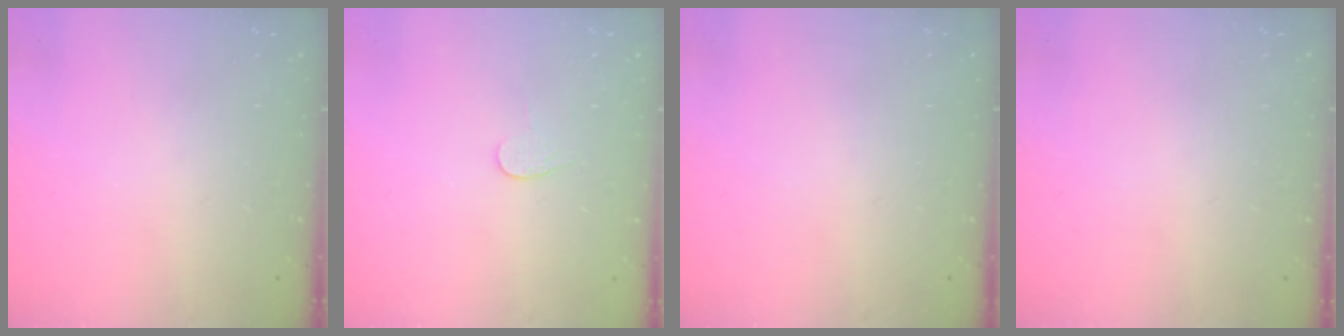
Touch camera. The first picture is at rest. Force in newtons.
{"total": 3.8, "press": 3.8, "slide": 0.3}
{"total": 0.0}
{"total": 0.0}